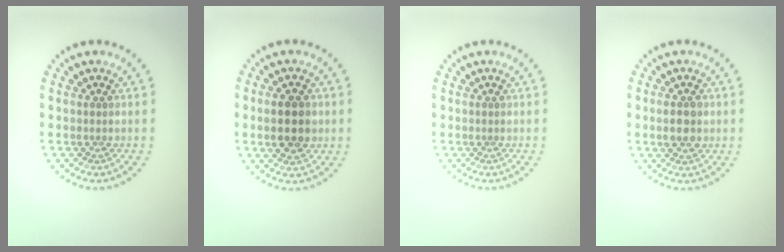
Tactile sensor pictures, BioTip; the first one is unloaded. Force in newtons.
{"total": 3.6, "press": 3.6, "slide": 0.2}
{"total": 0.0}
{"total": 2.3, "press": 2.3, "slide": 0.2}